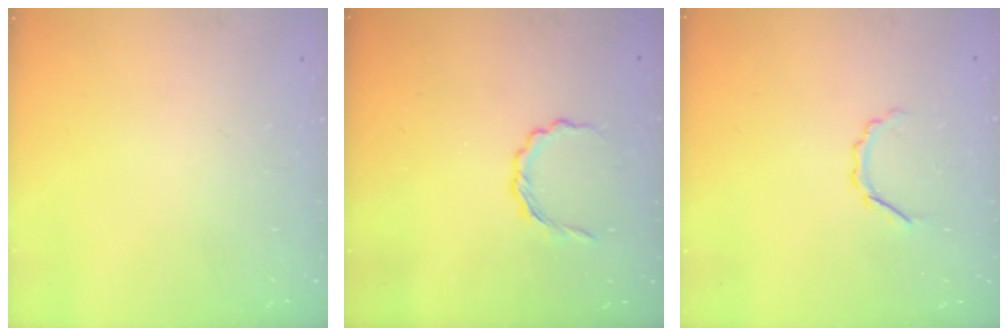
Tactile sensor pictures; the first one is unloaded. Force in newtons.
{"total": 3.9, "press": 3.7, "slide": 1.2}
{"total": 4.3, "press": 4.0, "slide": 1.4}